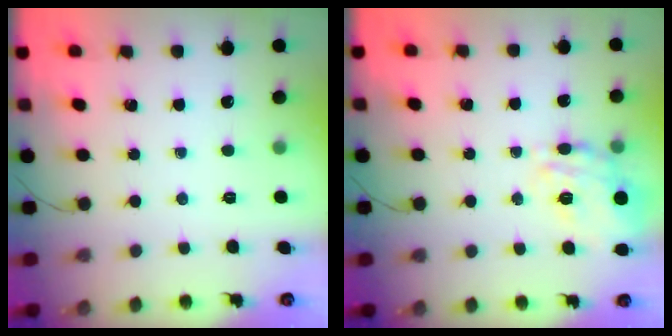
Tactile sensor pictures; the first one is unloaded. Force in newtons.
{"total": 18.9, "press": 18.8, "slide": 2.2}